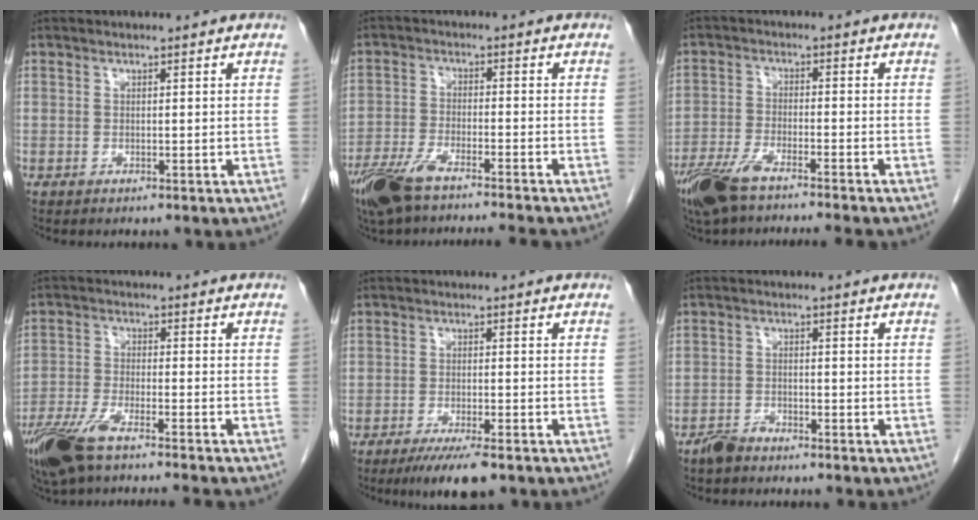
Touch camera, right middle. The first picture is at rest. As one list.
[{"total": 10.7, "force": [-8.9, 0.5, 5.8], "torque": [-0.106, -0.021, -0.152]}, {"total": 9.7, "force": [-7.9, 0.5, 5.6], "torque": [-0.103, -0.022, -0.137]}, {"total": 10.9, "force": [-8.8, 0.7, 6.5], "torque": [-0.120, -0.024, -0.152]}, {"total": 6.5, "force": [-4.6, 0.9, 4.5], "torque": [-0.069, -0.016, -0.070]}, {"total": 2.4, "force": [-2.3, 0.5, 0.7], "torque": [-0.015, -0.003, -0.042]}]